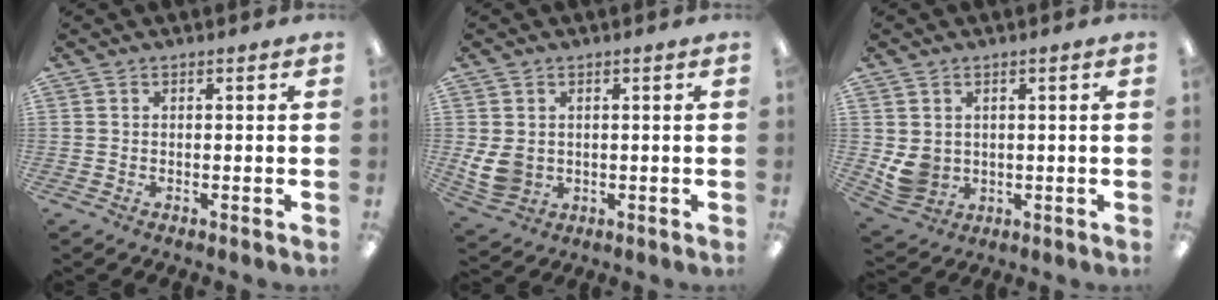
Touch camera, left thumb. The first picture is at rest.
{"total": 6.2, "force": [1.1, 5.2, 3.3], "torque": [-0.075, 0.001, 0.023]}
{"total": 5.8, "force": [1.4, 5.2, 2.2], "torque": [-0.047, -0.003, 0.029]}